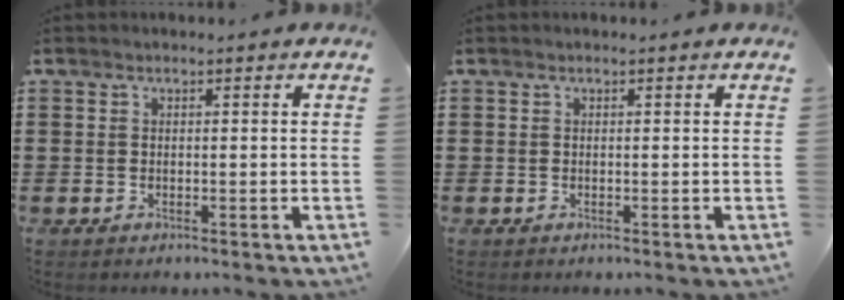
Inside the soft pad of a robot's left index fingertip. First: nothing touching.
{"total": 0.0}